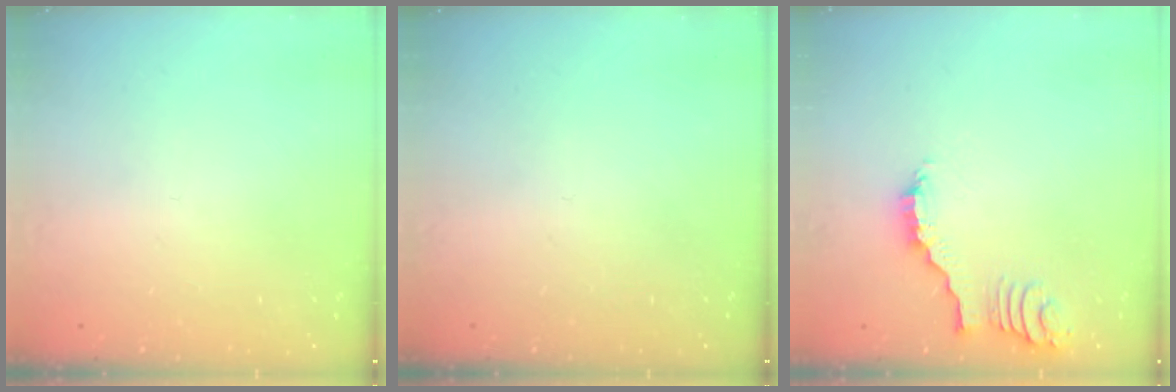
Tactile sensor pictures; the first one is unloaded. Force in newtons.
{"total": 0.0}
{"total": 2.2, "press": 2.2, "slide": 0.4}